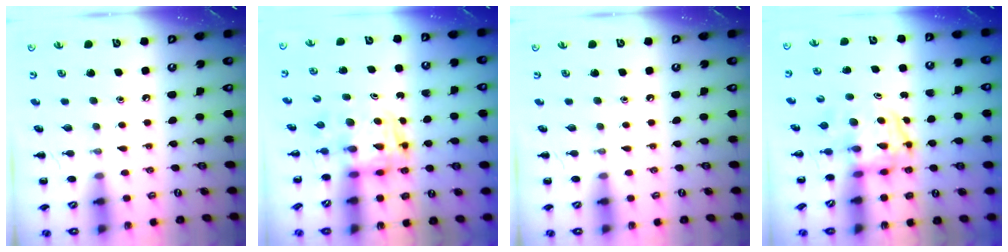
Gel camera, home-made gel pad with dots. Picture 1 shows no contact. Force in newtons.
{"total": 2.6, "press": 2.6, "slide": 0.2}
{"total": 0.0}
{"total": 3.7, "press": 3.7, "slide": 0.6}